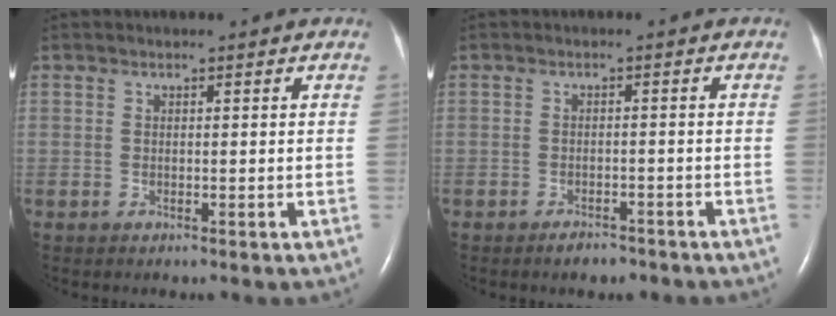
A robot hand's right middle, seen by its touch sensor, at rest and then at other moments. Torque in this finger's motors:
{"motor_torque": [0.16, -0.17, -0.01, 0.01]}